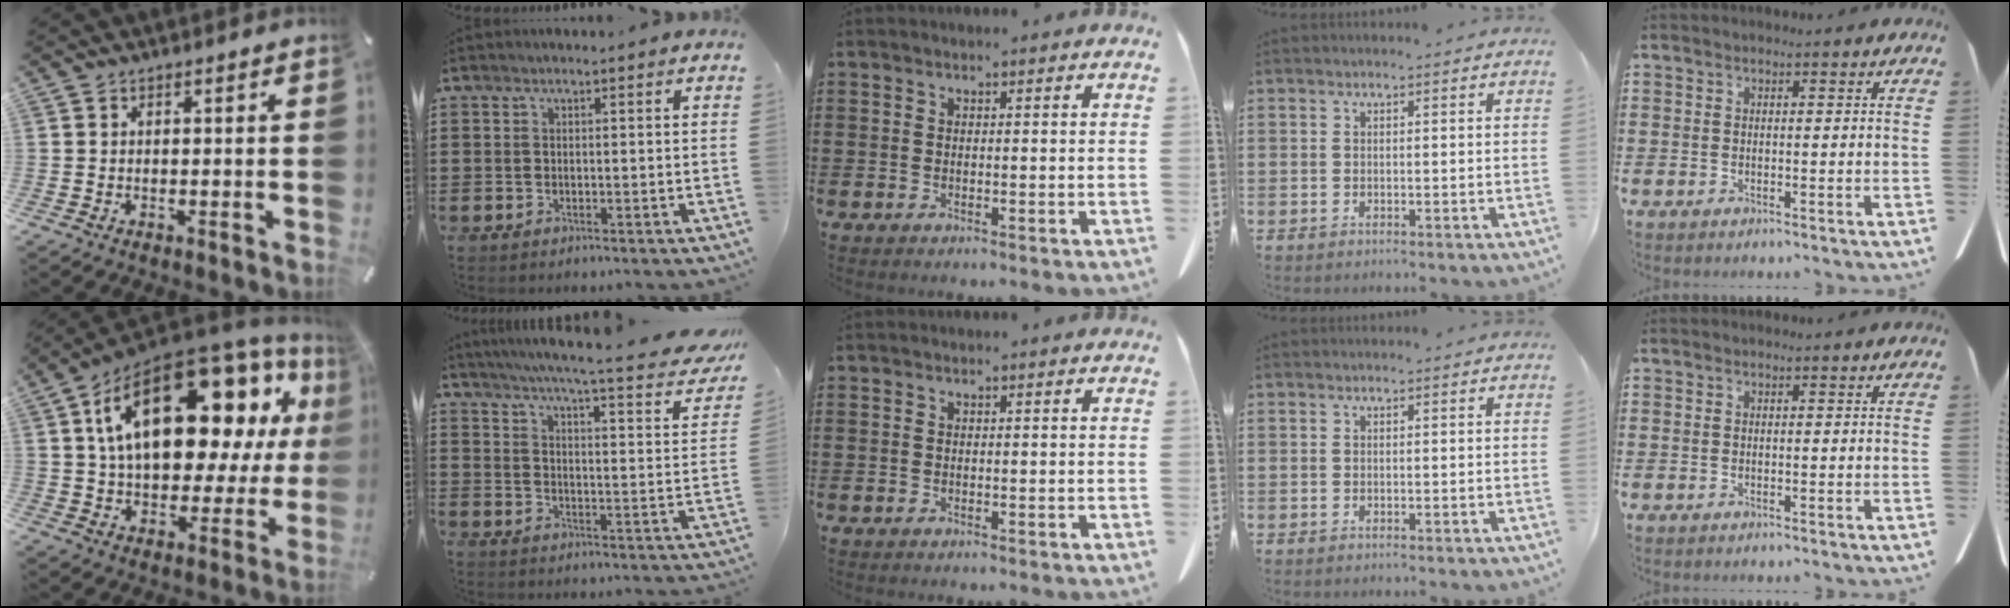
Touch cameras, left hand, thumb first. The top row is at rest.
{"thumb": {"total": 27.1, "force": [9.7, 14.3, 20.9], "torque": [-0.352, -0.058, 0.162]}, "index": {"total": 5.8, "force": [4.7, -0.5, 3.3], "torque": [-0.077, -0.043, 0.073]}}